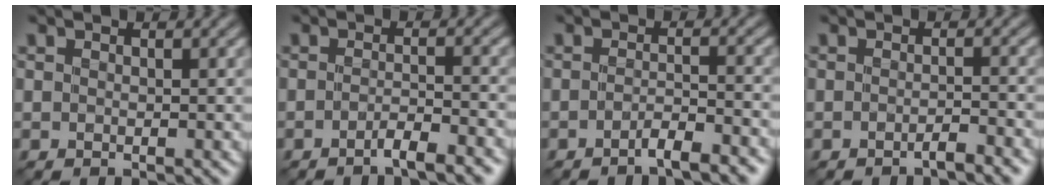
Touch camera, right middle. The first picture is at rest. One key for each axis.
{"total": 2.5, "fx": -1.8, "fy": 0.4, "fz": 1.7, "tx": -0.026, "ty": 0.006, "tz": -0.038}
{"total": 2.5, "fx": -1.9, "fy": 0.4, "fz": 1.6, "tx": -0.026, "ty": 0.006, "tz": -0.039}
{"total": 1.6, "fx": -1.2, "fy": 0.1, "fz": 0.9, "tx": -0.011, "ty": 0.003, "tz": -0.026}